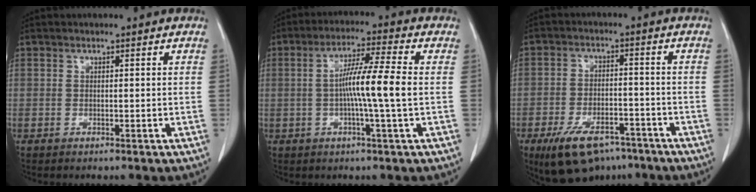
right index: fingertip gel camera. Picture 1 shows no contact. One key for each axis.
{"total": 8.5, "fx": -0.5, "fy": -0.8, "fz": 8.4, "tx": -0.152, "ty": 0.005, "tz": -0.015}
{"total": 12.2, "fx": -8.4, "fy": 5.6, "fz": 6.8, "tx": -0.121, "ty": -0.004, "tz": -0.132}